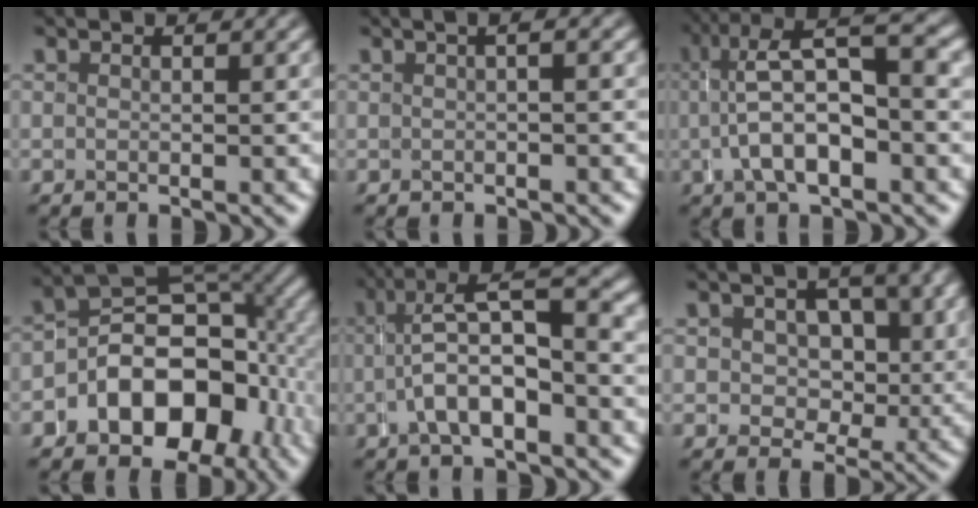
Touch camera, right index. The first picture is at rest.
{"total": 1.5, "force": [0.2, 0.8, 1.2], "torque": [-0.013, 0.017, -0.003]}
{"total": 8.9, "force": [1.4, 3.8, 7.9], "torque": [-0.119, 0.017, 0.017]}
{"total": 10.2, "force": [-1.0, 7.3, 7.1], "torque": [-0.106, 0.007, -0.025]}
{"total": 6.0, "force": [0.2, 1.6, 5.8], "torque": [-0.089, 0.016, 0.000]}
{"total": 5.2, "force": [2.0, 3.8, 3.0], "torque": [-0.027, -0.003, 0.031]}